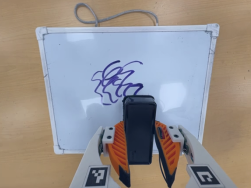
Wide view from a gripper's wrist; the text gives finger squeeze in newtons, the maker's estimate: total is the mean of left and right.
{"total": 4.2, "left": 2.6, "right": 5.8}